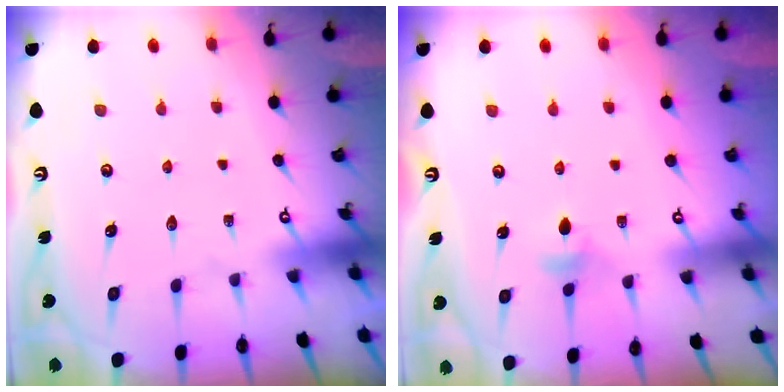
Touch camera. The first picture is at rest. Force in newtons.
{"total": 3.8, "press": 3.7, "slide": 0.8}